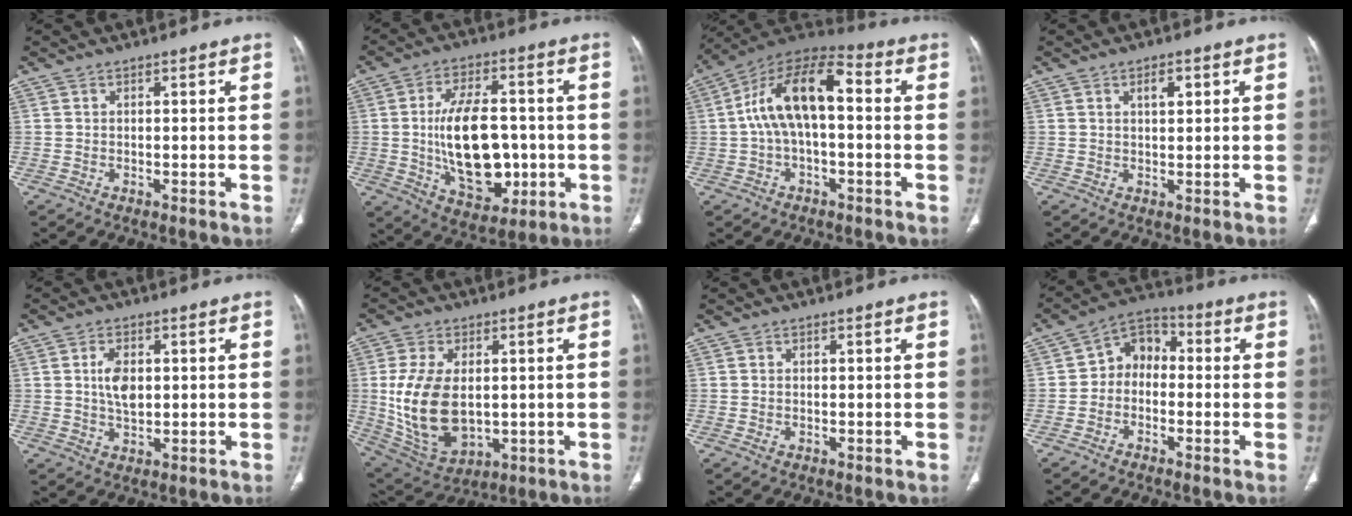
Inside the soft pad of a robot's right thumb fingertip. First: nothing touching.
{"total": 17.5, "force": [-1.4, 9.9, 14.3], "torque": [-0.212, 0.005, -0.007]}
{"total": 14.1, "force": [0.6, 6.8, 12.3], "torque": [-0.219, 0.048, 0.001]}
{"total": 3.0, "force": [1.3, 1.4, 2.3], "torque": [-0.031, -0.004, 0.023]}
{"total": 5.5, "force": [0.9, 3.2, 4.4], "torque": [-0.076, -0.004, 0.019]}
{"total": 16.2, "force": [0.2, 9.8, 12.9], "torque": [-0.244, -0.011, 0.028]}
{"total": 0.5, "force": [-0.1, 0.4, 0.4], "torque": [-0.014, 0.004, 0.001]}
{"total": 7.0, "force": [-0.9, 5.5, 4.2], "torque": [-0.037, 0.033, -0.038]}